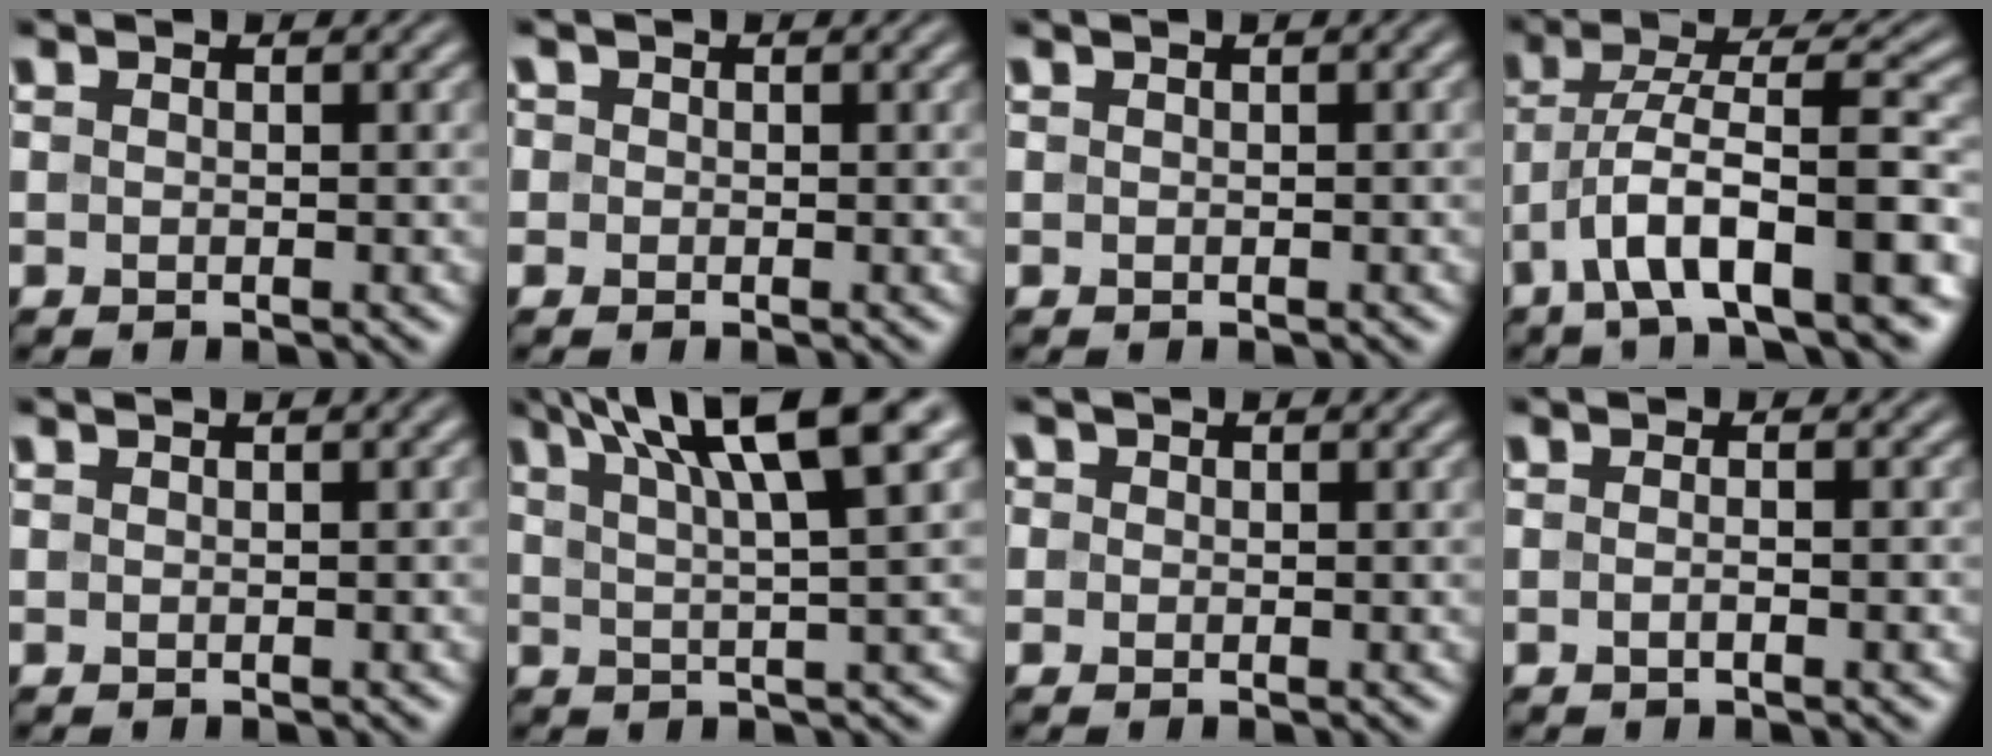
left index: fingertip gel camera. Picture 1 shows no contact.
{"total": 1.5, "force": [0.4, 1.4, 0.4], "torque": [-0.006, 0.008, -0.006]}
{"total": 0.9, "force": [0.5, 0.1, 0.8], "torque": [-0.013, 0.009, 0.006]}
{"total": 10.7, "force": [-5.1, 2.7, 9.0], "torque": [-0.147, 0.017, -0.085]}
{"total": 1.7, "force": [0.9, 0.5, 1.4], "torque": [-0.016, 0.007, 0.008]}
{"total": 10.6, "force": [6.0, 2.1, 8.5], "torque": [-0.106, 0.030, 0.086]}
{"total": 1.6, "force": [0.6, 1.4, 0.5], "torque": [-0.008, 0.012, -0.008]}
{"total": 2.1, "force": [-0.1, 1.0, 1.9], "torque": [-0.001, -0.005, -0.016]}